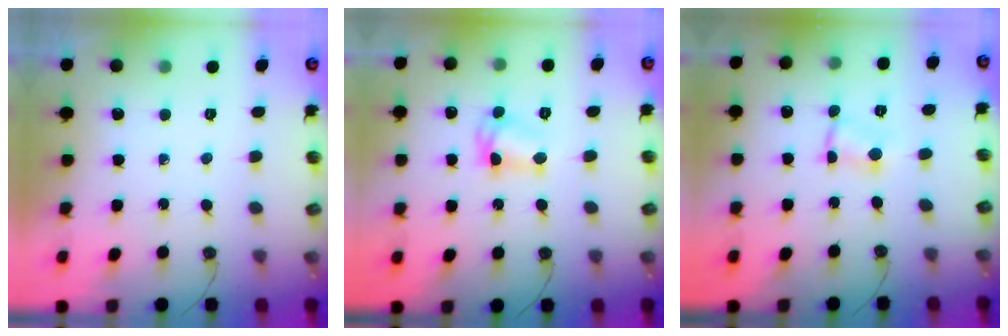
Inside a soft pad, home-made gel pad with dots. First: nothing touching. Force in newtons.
{"total": 7.4, "press": 7.4, "slide": 0.6}
{"total": 1.6, "press": 1.6, "slide": 0.3}